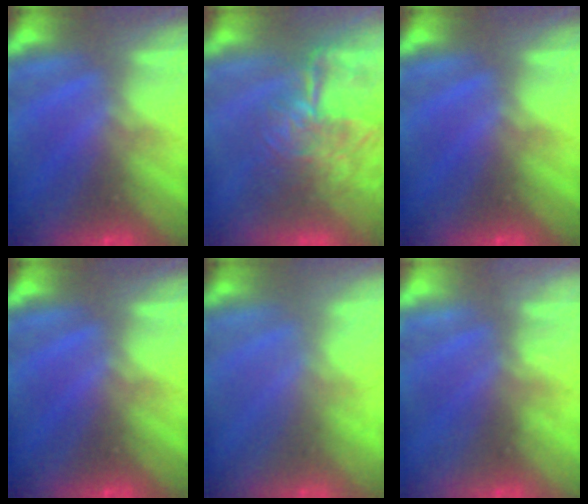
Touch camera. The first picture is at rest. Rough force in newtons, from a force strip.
{"total": 11.4}
{"total": 0.0}
{"total": 0.0}
{"total": 2.1}
{"total": 2.2}